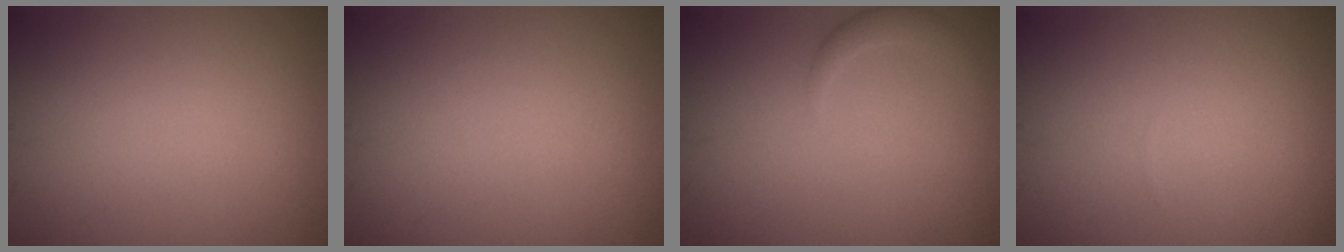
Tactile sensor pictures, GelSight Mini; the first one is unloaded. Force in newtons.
{"total": 0.0}
{"total": 1.7, "press": 1.7, "slide": 0.1}
{"total": 0.0}